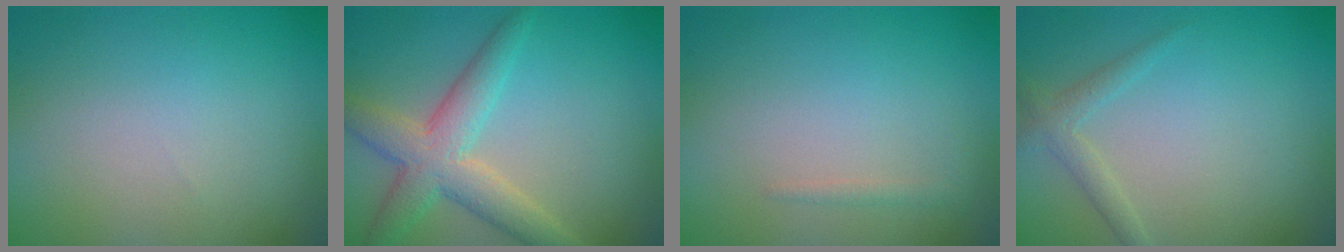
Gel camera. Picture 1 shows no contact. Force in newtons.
{"total": 4.9, "press": 4.9, "slide": 0.1}
{"total": 0.6, "press": 0.6, "slide": 0.0}
{"total": 1.5, "press": 1.5, "slide": 0.1}